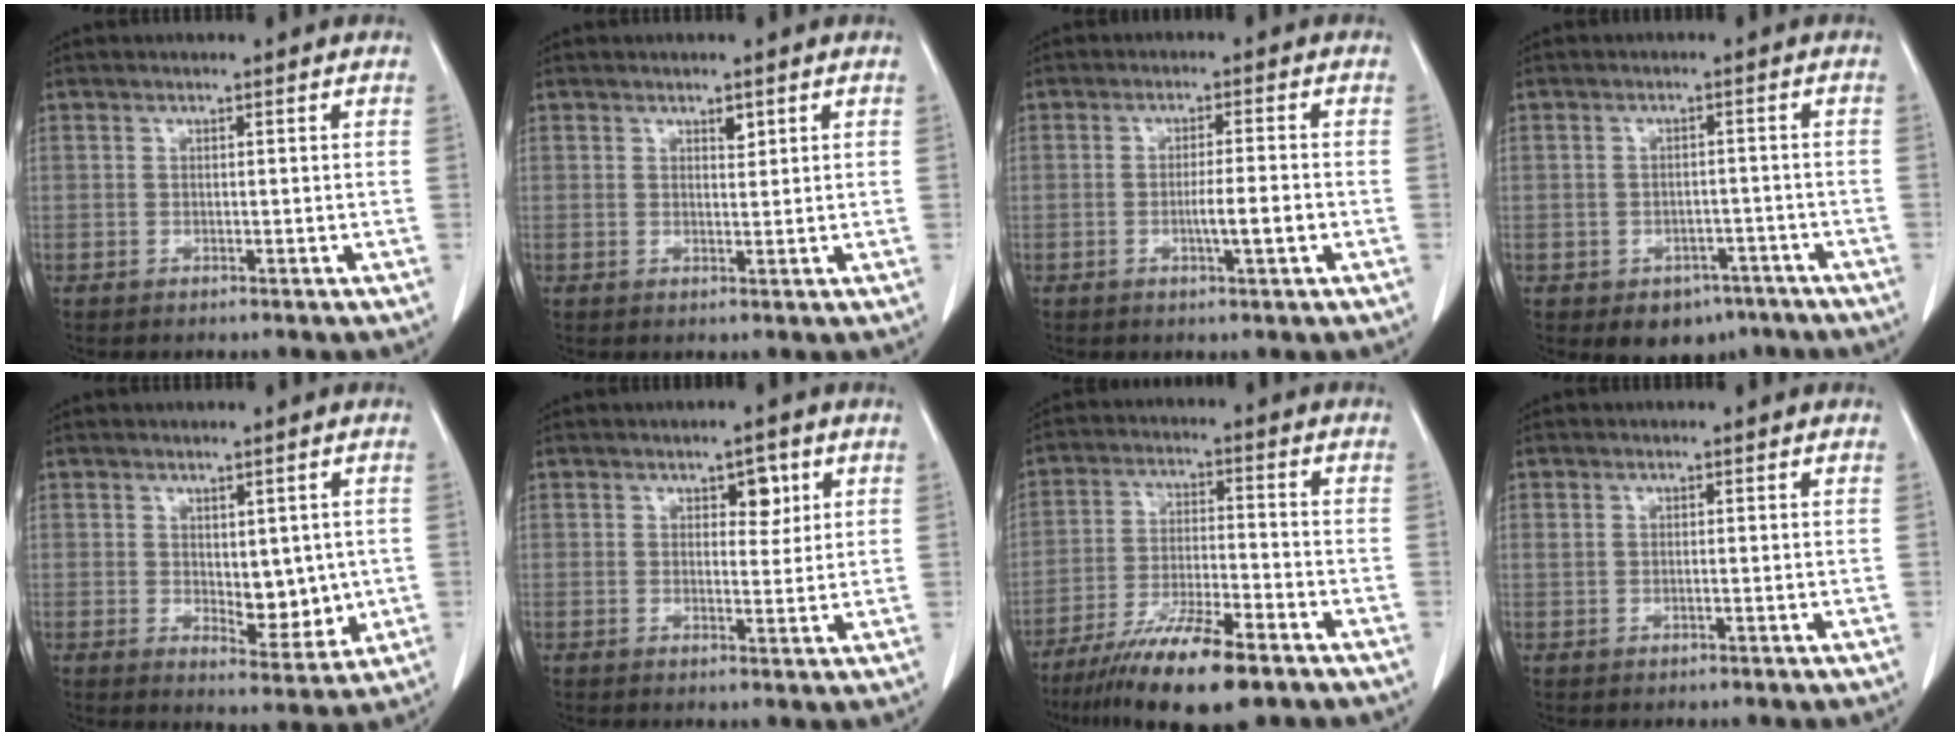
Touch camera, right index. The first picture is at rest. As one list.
[{"total": 1.3, "force": [0.9, 0.5, 0.8], "torque": [-0.012, -0.005, 0.013]}, {"total": 4.1, "force": [-1.1, 0.0, 4.0], "torque": [-0.063, -0.001, -0.015]}, {"total": 5.7, "force": [-3.7, 4.0, 1.9], "torque": [-0.012, 0.008, -0.043]}, {"total": 6.2, "force": [0.2, 3.1, 5.4], "torque": [-0.065, -0.009, 0.018]}, {"total": 3.2, "force": [1.5, 1.8, 2.2], "torque": [-0.024, 0.002, 0.021]}, {"total": 12.8, "force": [-8.8, 2.1, 9.1], "torque": [-0.162, -0.025, -0.151]}, {"total": 0.6, "force": [0.1, 0.3, 0.5], "torque": [-0.015, 0.008, 0.007]}]